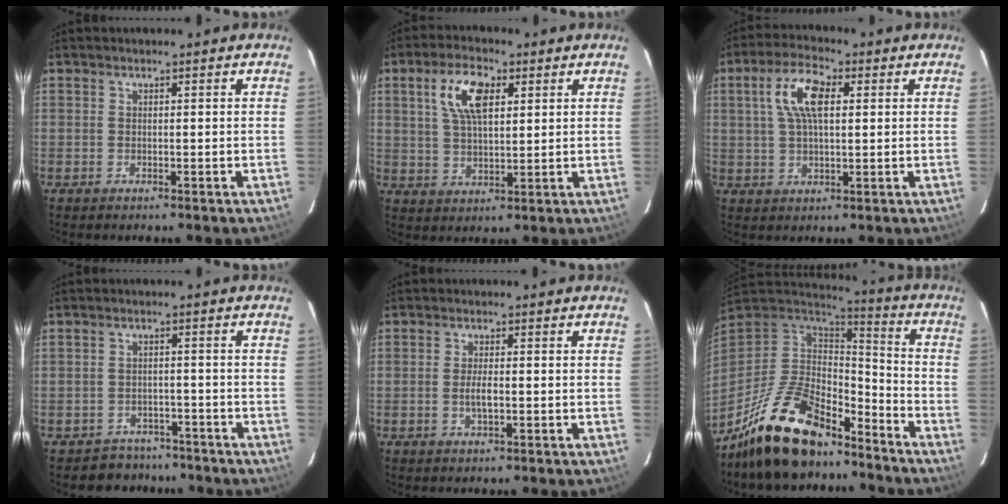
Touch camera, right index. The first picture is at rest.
{"total": 8.9, "force": [3.3, 4.1, 7.1], "torque": [-0.136, 0.016, 0.065]}
{"total": 8.7, "force": [2.3, 3.7, 7.5], "torque": [-0.146, 0.019, 0.042]}
{"total": 5.9, "force": [-4.7, 3.6, -0.4], "torque": [-0.004, 0.024, -0.067]}
{"total": 2.7, "force": [-0.6, 0.8, 2.5], "torque": [-0.048, -0.004, -0.010]}
{"total": 20.2, "force": [-14.9, 7.9, 11.1], "torque": [-0.224, -0.008, -0.250]}